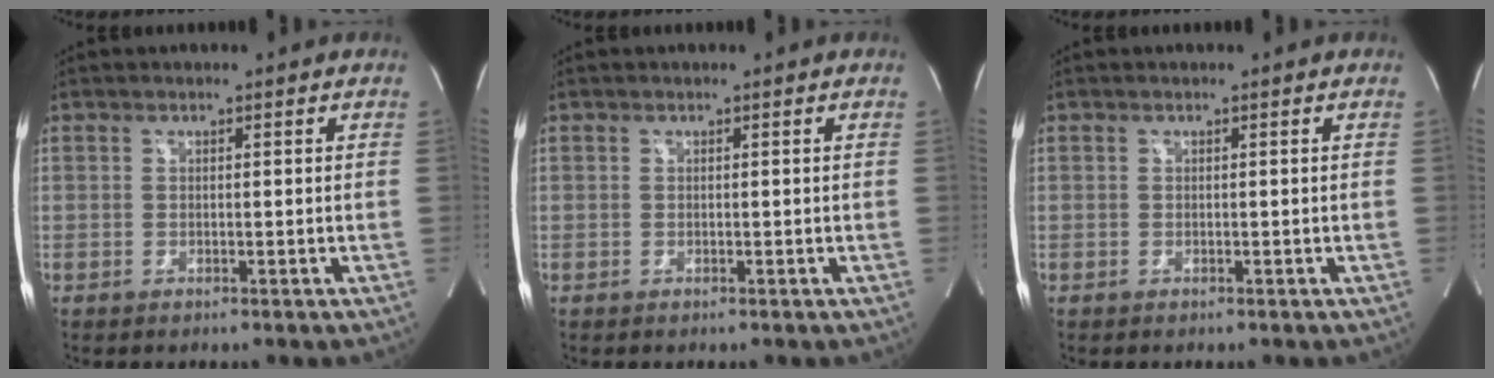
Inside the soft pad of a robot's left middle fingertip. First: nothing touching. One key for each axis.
{"total": 0.0}
{"total": 0.0}